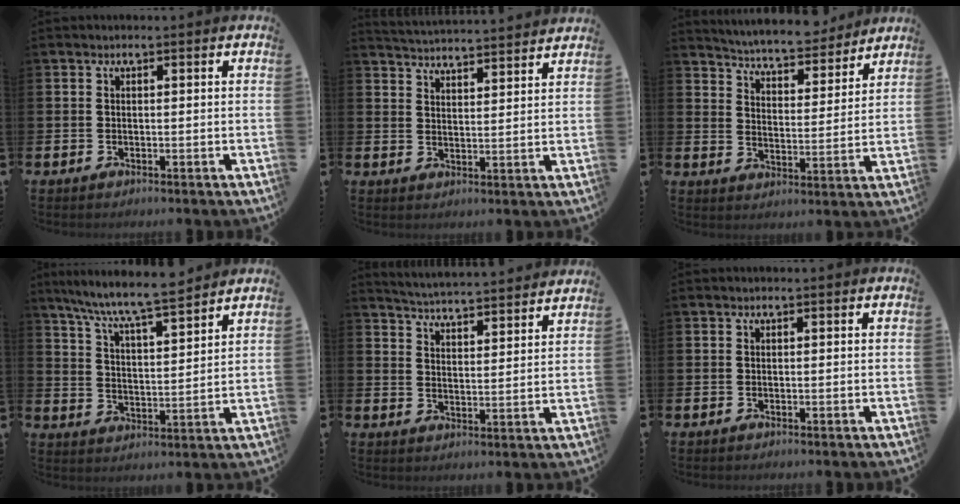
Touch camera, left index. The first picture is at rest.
{"total": 4.6, "force": [4.6, -0.1, 0.0], "torque": [-0.012, -0.038, 0.080]}
{"total": 6.2, "force": [6.1, 0.7, 0.7], "torque": [-0.035, -0.049, 0.104]}
{"total": 8.3, "force": [7.9, 0.0, 2.7], "torque": [-0.082, -0.051, 0.138]}
{"total": 5.2, "force": [5.2, -0.1, 0.3], "torque": [-0.021, -0.045, 0.090]}
{"total": 0.0}